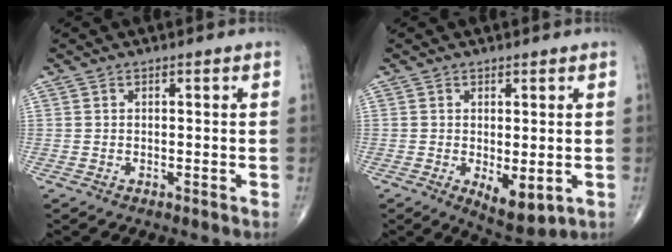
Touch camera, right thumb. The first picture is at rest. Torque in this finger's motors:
{"motor_torque": [-0.26, 0.32, 0.03, -0.11, 0.03]}